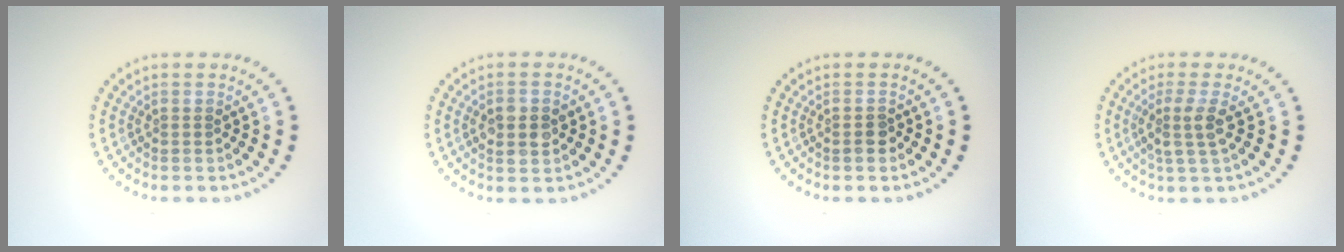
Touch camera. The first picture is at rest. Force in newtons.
{"total": 2.7, "press": 2.7, "slide": 0.2}
{"total": 1.3, "press": 1.2, "slide": 0.4}
{"total": 2.2, "press": 1.8, "slide": 1.3}